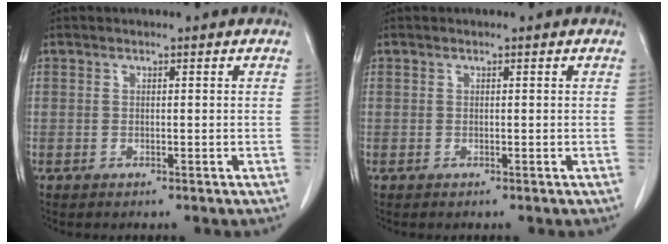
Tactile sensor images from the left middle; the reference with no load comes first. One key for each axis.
{"total": 0.0}